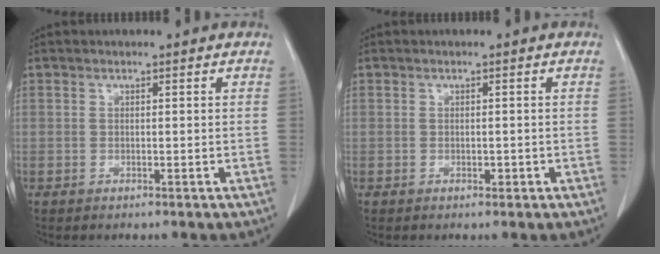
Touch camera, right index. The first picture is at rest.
{"total": 0.9, "force": [-0.4, 0.5, 0.6], "torque": [-0.010, 0.000, -0.002]}